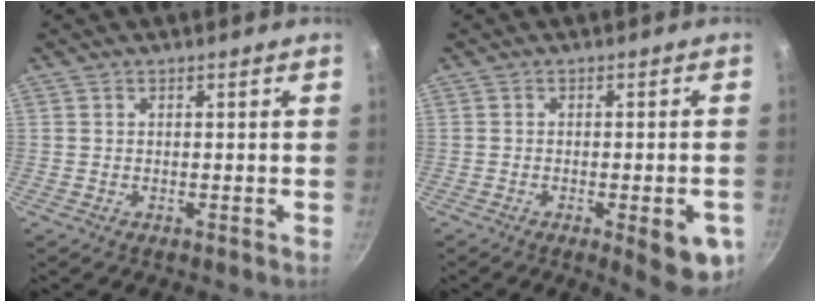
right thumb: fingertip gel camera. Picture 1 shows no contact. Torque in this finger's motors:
{"motor_torque": [1.39, 0.94, 0.96, 0.13, 0.16]}